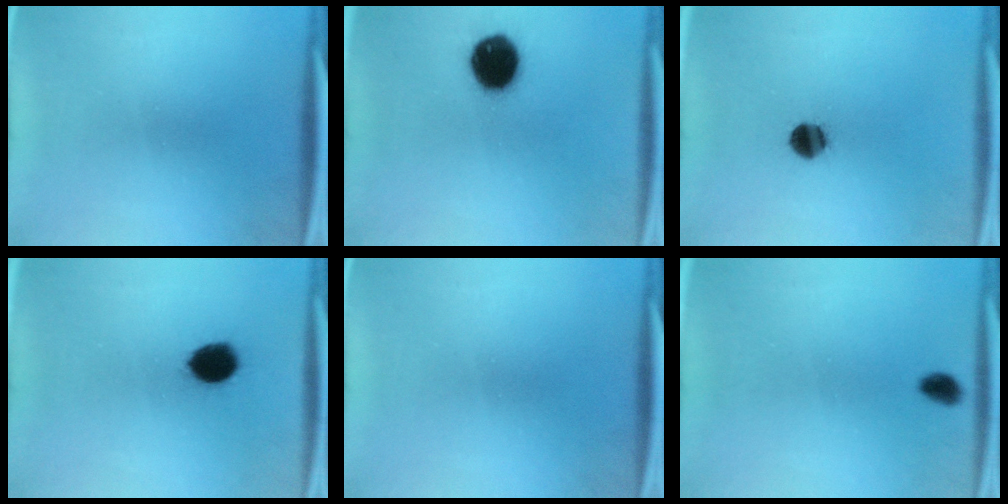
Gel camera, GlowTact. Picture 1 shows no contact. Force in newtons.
{"total": 12.5}
{"total": 5.3}
{"total": 7.2}
{"total": 0.0}
{"total": 2.1}